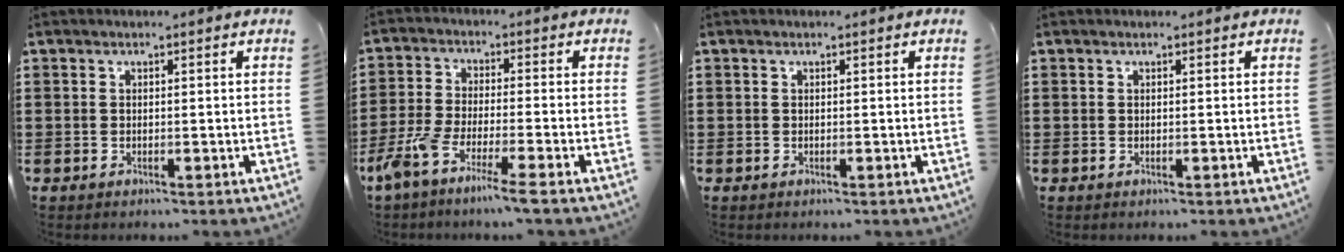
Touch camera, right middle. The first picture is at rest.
{"total": 6.3, "force": [-5.2, -0.6, 3.5], "torque": [-0.088, -0.020, -0.107]}
{"total": 0.0}
{"total": 0.0}